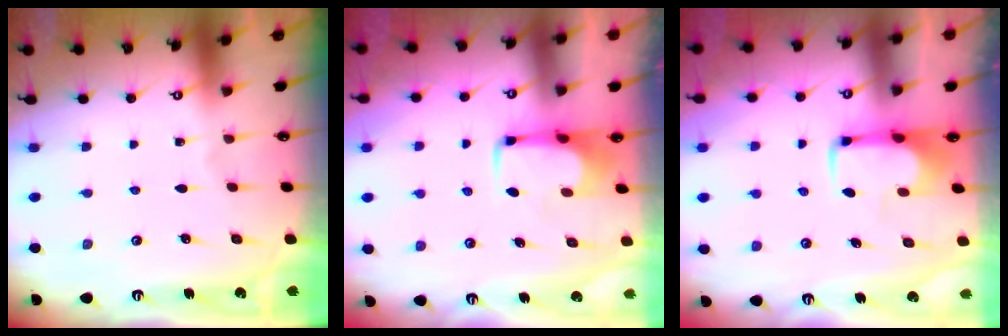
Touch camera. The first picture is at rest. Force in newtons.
{"total": 1.6, "press": 1.6, "slide": 0.2}
{"total": 2.0, "press": 1.9, "slide": 0.4}